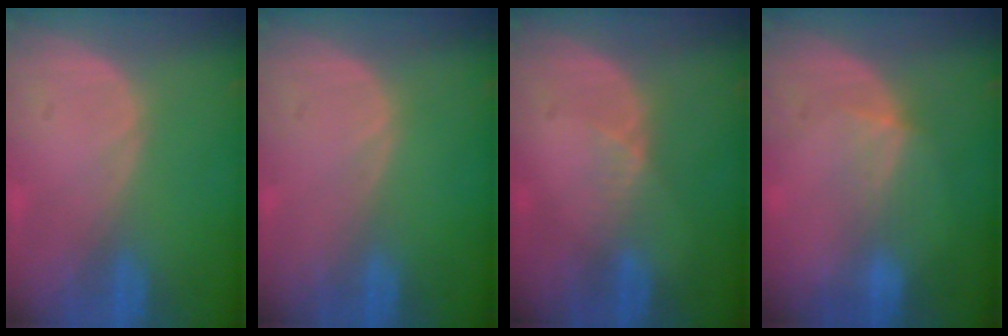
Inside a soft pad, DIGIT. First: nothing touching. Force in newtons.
{"total": 0.0}
{"total": 2.0, "press": 1.6, "slide": 1.3}
{"total": 3.0, "press": 2.8, "slide": 1.1}